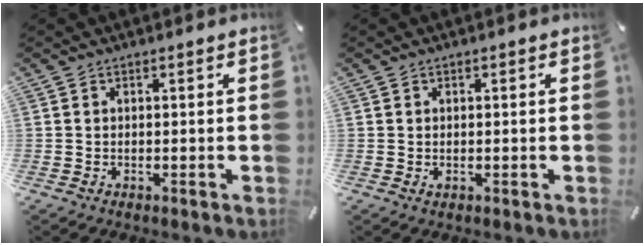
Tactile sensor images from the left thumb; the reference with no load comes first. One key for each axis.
{"total": 0.5, "fx": 0.0, "fy": 0.4, "fz": 0.3, "tx": -0.005, "ty": 0.000, "tz": 0.000}